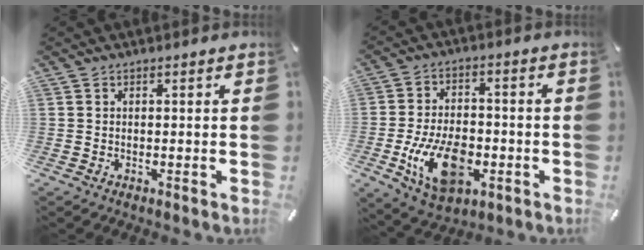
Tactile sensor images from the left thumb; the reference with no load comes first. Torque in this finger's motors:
{"motor_torque": [-0.39, 1.47, 1.18, 0.92, 0.17]}